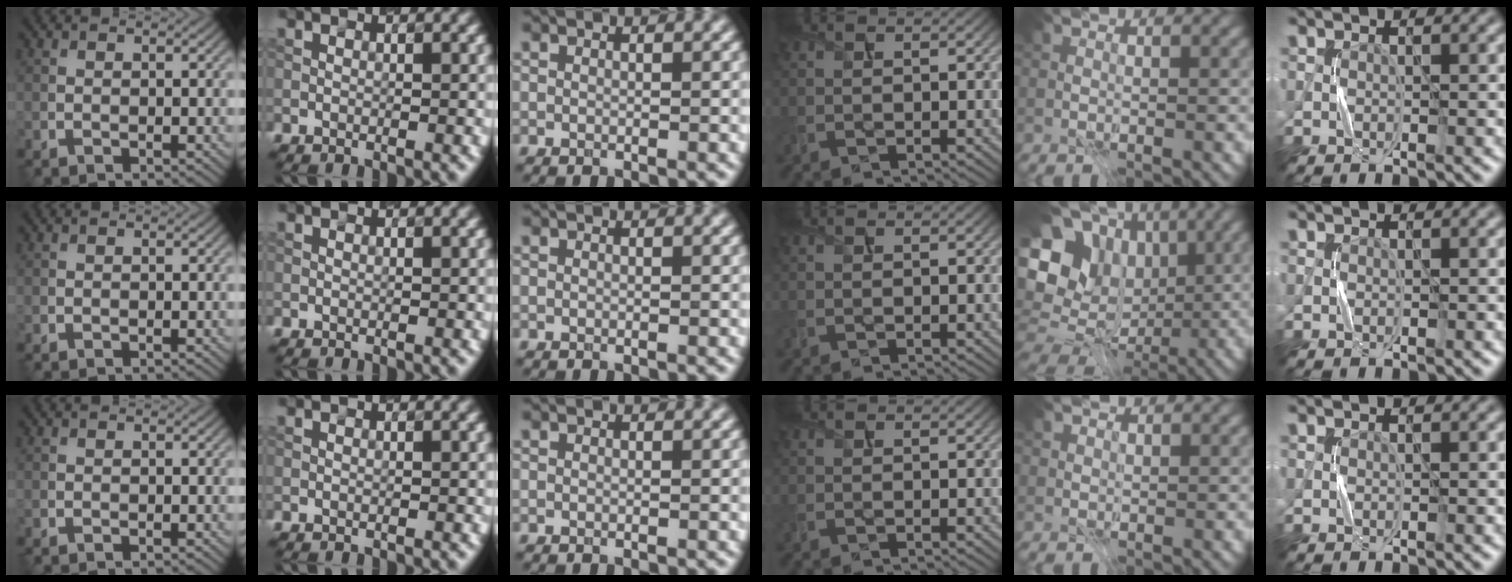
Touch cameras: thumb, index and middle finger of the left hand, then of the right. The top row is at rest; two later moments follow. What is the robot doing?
{"motion": "press", "object": "calculator"}